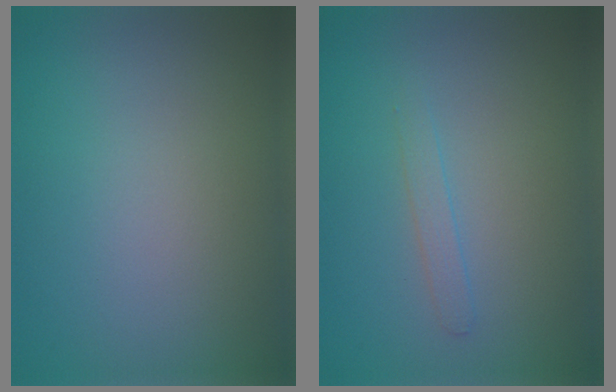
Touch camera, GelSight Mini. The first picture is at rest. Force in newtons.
{"total": 1.0, "press": 1.0, "slide": 0.1}